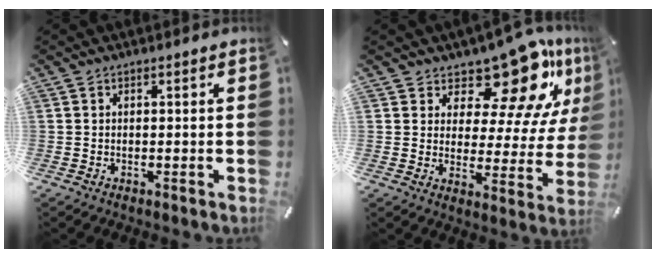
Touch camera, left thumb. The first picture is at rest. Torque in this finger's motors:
{"motor_torque": [1.29, 0.58, 0.30, 0.08, -0.01]}